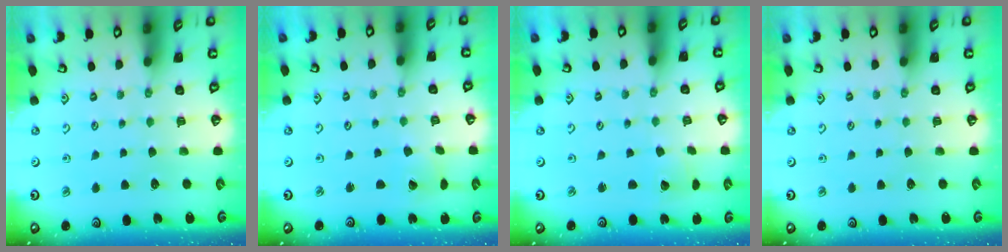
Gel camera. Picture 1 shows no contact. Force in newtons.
{"total": 0.8, "press": 0.8, "slide": 0.1}
{"total": 2.1, "press": 2.1, "slide": 0.1}
{"total": 0.0}